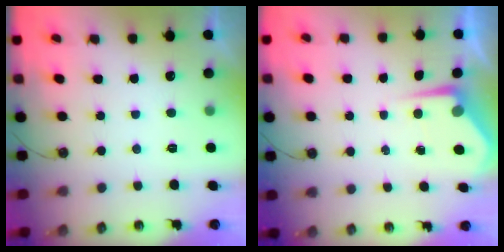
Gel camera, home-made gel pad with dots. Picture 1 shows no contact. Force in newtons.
{"total": 4.7, "press": 4.7, "slide": 0.4}